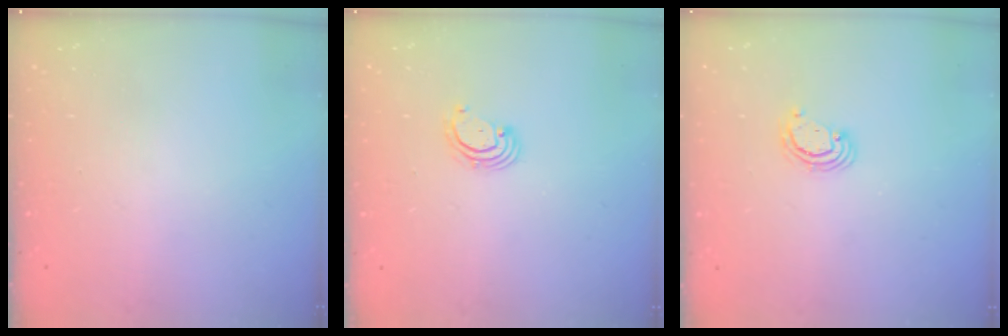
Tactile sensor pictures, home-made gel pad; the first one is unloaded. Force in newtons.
{"total": 2.6, "press": 2.6, "slide": 0.3}
{"total": 3.2, "press": 3.1, "slide": 0.3}